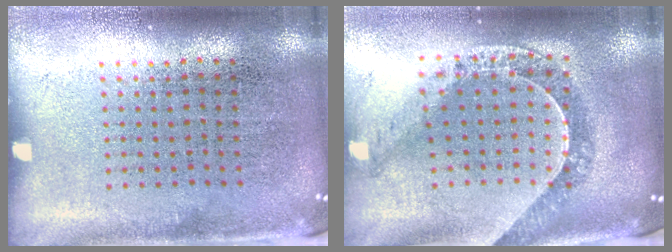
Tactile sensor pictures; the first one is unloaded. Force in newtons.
{"total": 1.1, "press": 1.1, "slide": 0.3}